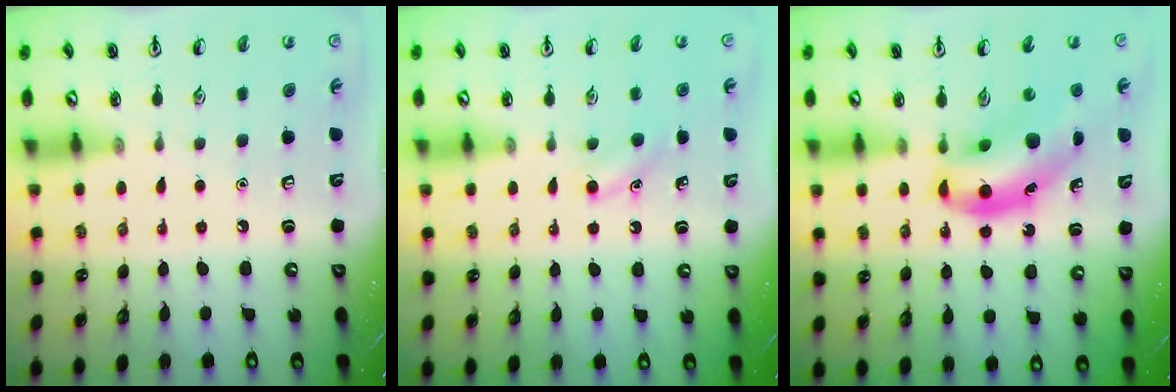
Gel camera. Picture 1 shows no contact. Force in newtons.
{"total": 4.5, "press": 4.2, "slide": 1.4}
{"total": 11.9, "press": 11.4, "slide": 3.3}